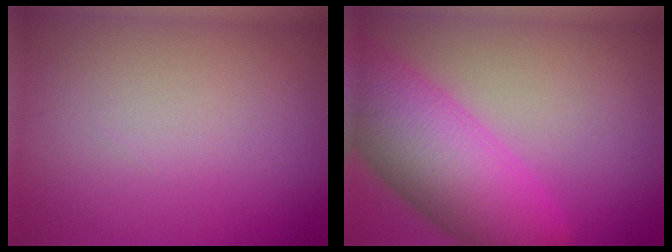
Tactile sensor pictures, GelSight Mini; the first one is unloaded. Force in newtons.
{"total": 10.0, "press": 10.0, "slide": 0.3}